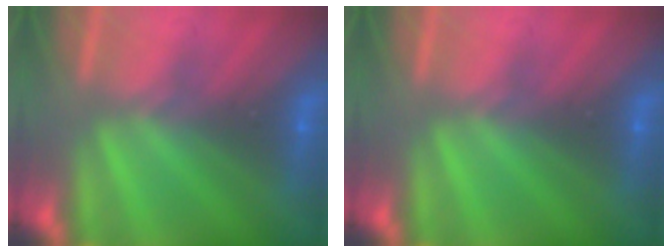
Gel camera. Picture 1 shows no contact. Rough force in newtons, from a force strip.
{"total": 0.0}